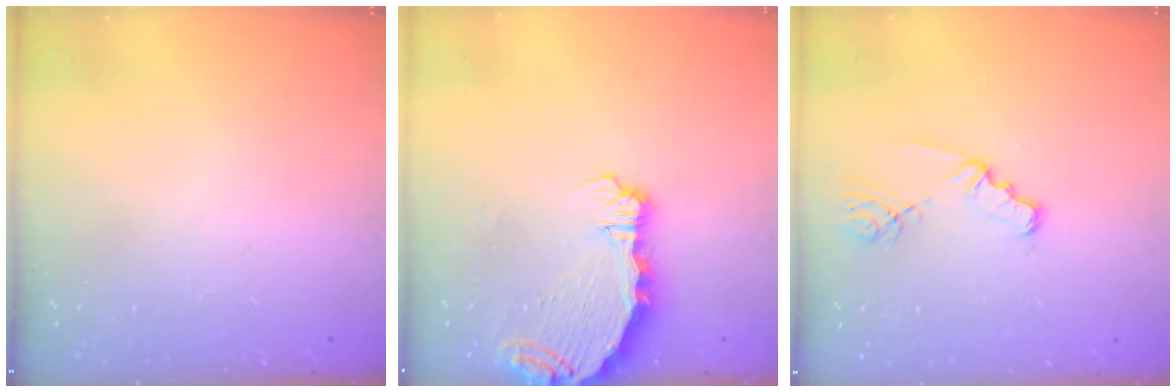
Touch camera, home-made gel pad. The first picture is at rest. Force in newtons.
{"total": 7.2, "press": 5.7, "slide": 4.5}
{"total": 2.6, "press": 2.6, "slide": 0.3}